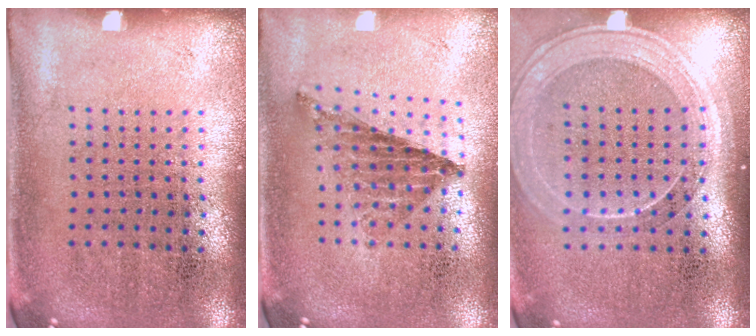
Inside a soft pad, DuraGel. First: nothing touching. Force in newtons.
{"total": 0.9, "press": 0.9, "slide": 0.0}
{"total": 1.7, "press": 1.5, "slide": 0.7}